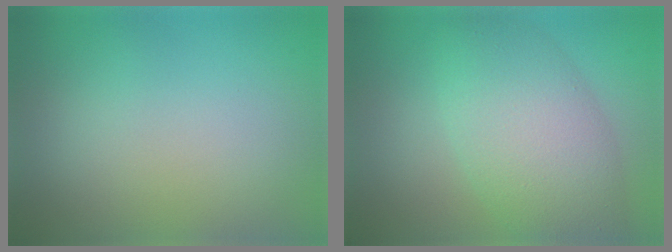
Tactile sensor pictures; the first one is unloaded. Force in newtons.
{"total": 7.3, "press": 7.3, "slide": 0.3}